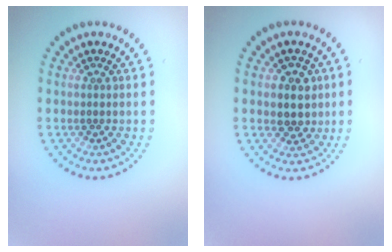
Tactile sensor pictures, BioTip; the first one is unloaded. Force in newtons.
{"total": 2.8, "press": 2.7, "slide": 0.7}